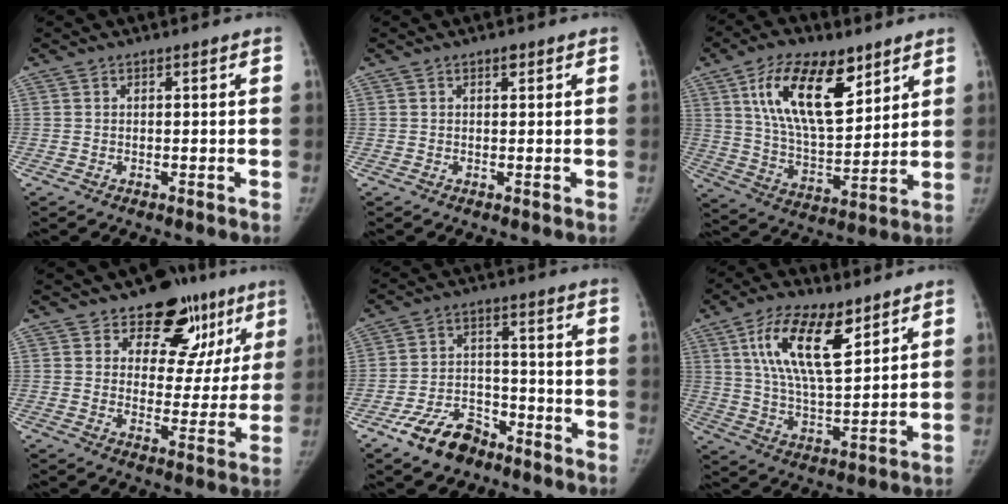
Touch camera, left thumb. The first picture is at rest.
{"total": 0.9, "force": [0.5, 0.4, 0.6], "torque": [-0.005, -0.001, 0.007]}
{"total": 18.6, "force": [9.1, 8.8, 13.6], "torque": [-0.200, -0.043, 0.168]}
{"total": 15.7, "force": [9.6, 9.7, 7.8], "torque": [-0.032, -0.039, 0.125]}
{"total": 10.1, "force": [-7.1, 5.7, 4.4], "torque": [-0.063, 0.047, -0.124]}
{"total": 15.4, "force": [7.6, 6.2, 11.9], "torque": [-0.194, -0.031, 0.142]}